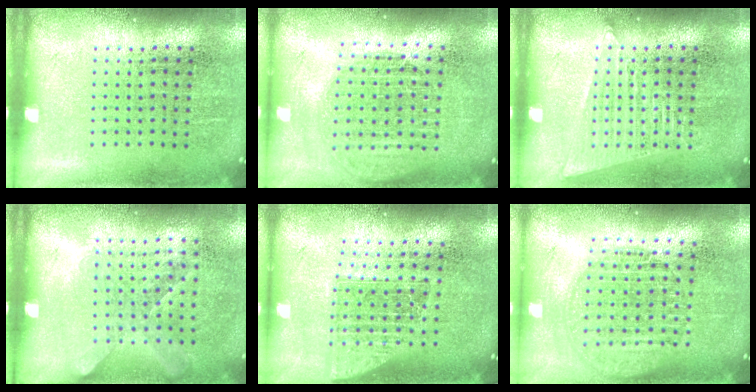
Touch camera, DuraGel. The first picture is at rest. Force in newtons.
{"total": 1.6, "press": 1.3, "slide": 0.9}
{"total": 1.8, "press": 1.8, "slide": 0.3}
{"total": 1.3, "press": 1.0, "slide": 0.8}
{"total": 1.5, "press": 1.2, "slide": 1.0}
{"total": 1.7, "press": 1.5, "slide": 0.9}